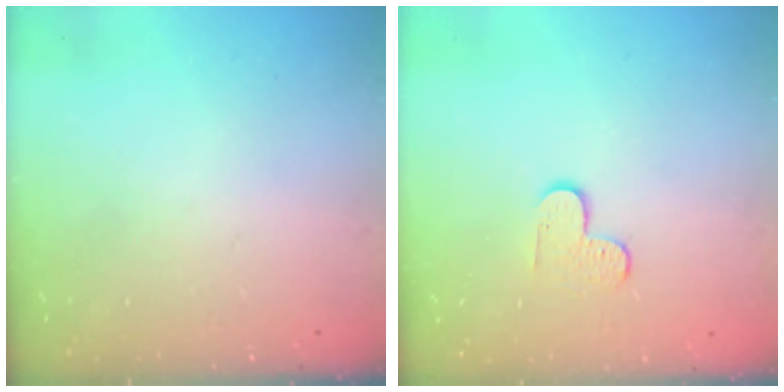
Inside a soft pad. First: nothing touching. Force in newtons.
{"total": 3.8, "press": 3.8, "slide": 0.4}